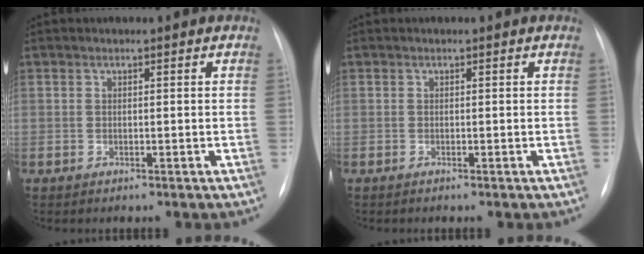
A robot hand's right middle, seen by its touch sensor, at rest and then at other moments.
{"total": 0.0}